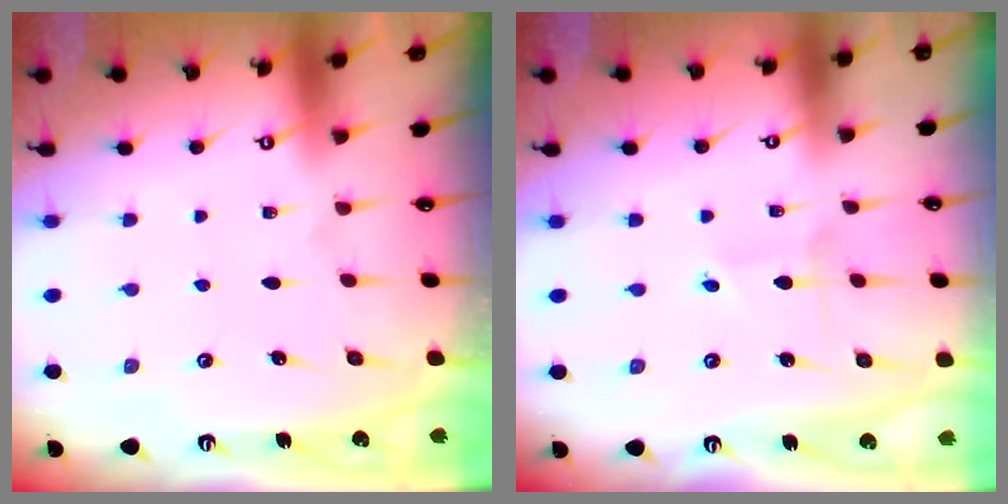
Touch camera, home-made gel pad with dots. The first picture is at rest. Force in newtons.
{"total": 1.9, "press": 1.9, "slide": 0.1}